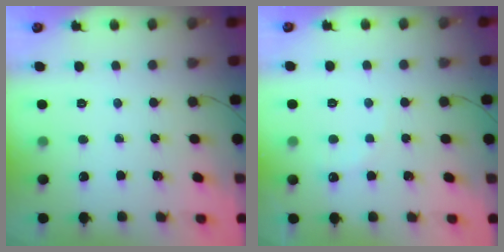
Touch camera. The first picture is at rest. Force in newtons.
{"total": 5.6, "press": 5.5, "slide": 1.1}